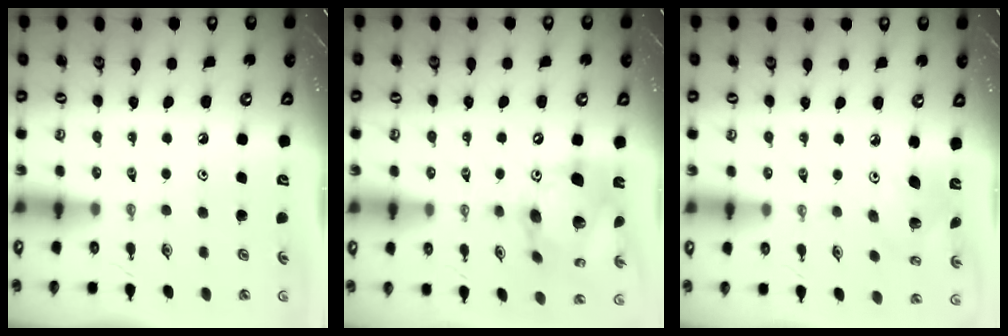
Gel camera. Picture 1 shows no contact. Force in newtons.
{"total": 18.2, "press": 18.1, "slide": 2.3}
{"total": 6.8, "press": 6.8, "slide": 0.2}